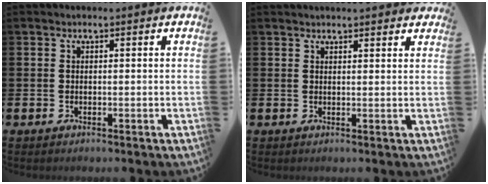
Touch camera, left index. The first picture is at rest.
{"total": 1.9, "force": [1.9, 0.1, 0.1], "torque": [-0.001, -0.006, 0.035]}